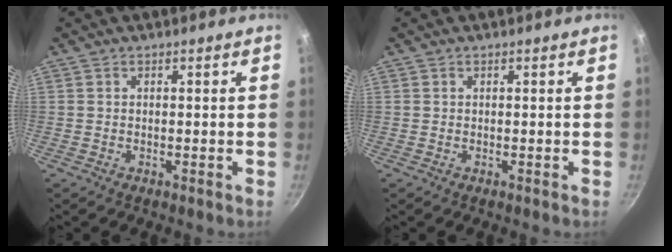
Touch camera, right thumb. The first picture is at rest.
{"total": 0.0}